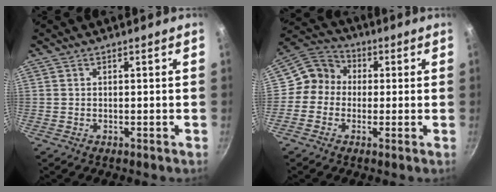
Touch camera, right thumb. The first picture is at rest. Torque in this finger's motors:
{"motor_torque": [-0.09, 0.20, -0.17, -0.29, -0.01]}